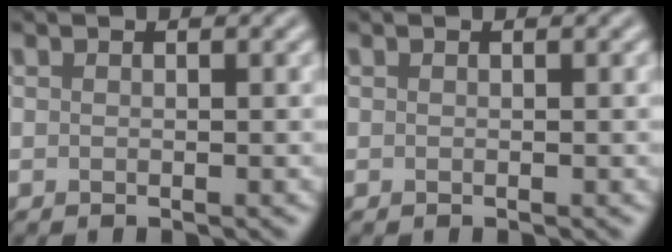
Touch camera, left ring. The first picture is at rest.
{"total": 0.0}